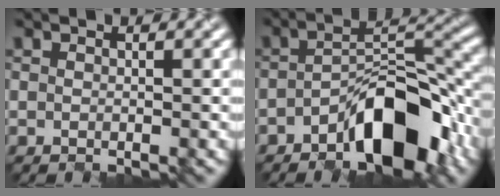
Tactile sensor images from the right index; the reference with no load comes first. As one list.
[{"total": 8.8, "force": [-4.8, 3.5, 6.4], "torque": [-0.096, 0.017, -0.082]}]